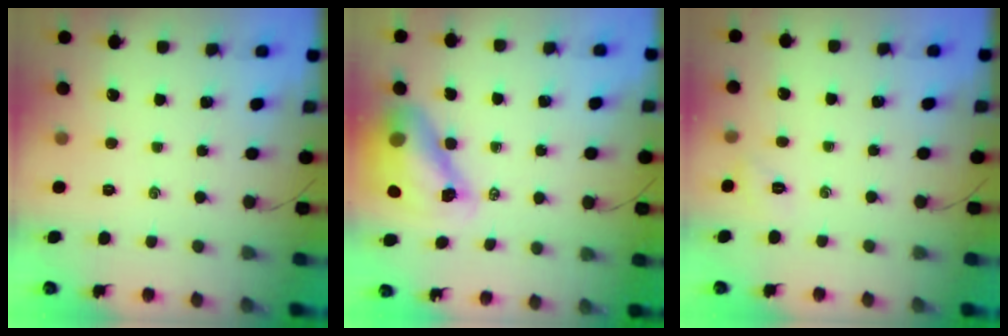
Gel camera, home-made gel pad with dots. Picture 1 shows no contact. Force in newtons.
{"total": 13.5, "press": 13.0, "slide": 3.8}
{"total": 2.0, "press": 1.9, "slide": 0.6}